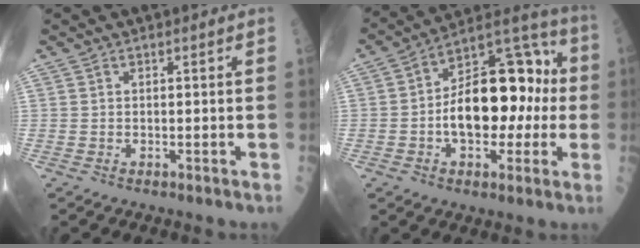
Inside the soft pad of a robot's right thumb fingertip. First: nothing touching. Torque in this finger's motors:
{"motor_torque": [1.78, 2.23, 1.27, 0.11, 0.11]}